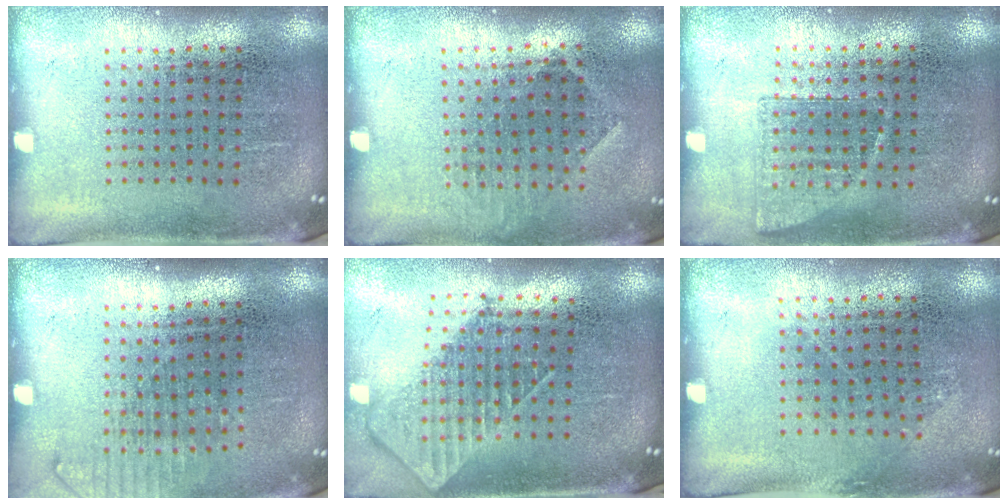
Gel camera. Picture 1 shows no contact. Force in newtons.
{"total": 0.9, "press": 0.8, "slide": 0.6}
{"total": 0.7, "press": 0.7, "slide": 0.2}
{"total": 1.3, "press": 1.1, "slide": 0.8}
{"total": 1.9, "press": 1.5, "slide": 1.2}
{"total": 0.7, "press": 0.5, "slide": 0.4}